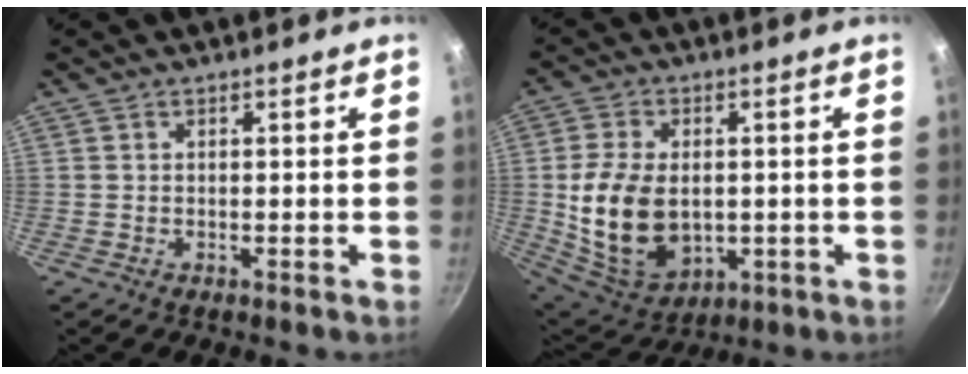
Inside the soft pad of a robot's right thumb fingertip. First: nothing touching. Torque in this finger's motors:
{"motor_torque": [-0.28, 1.15, 1.57, 0.26, 0.16]}